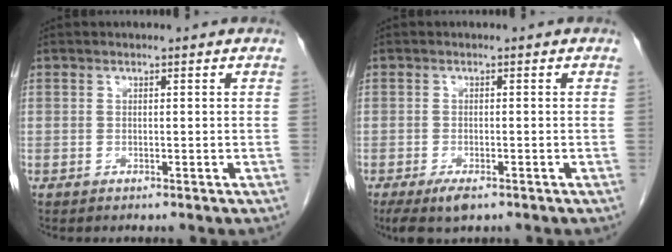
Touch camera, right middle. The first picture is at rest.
{"total": 4.1, "force": [-2.7, 1.2, 2.8], "torque": [-0.055, -0.009, -0.044]}